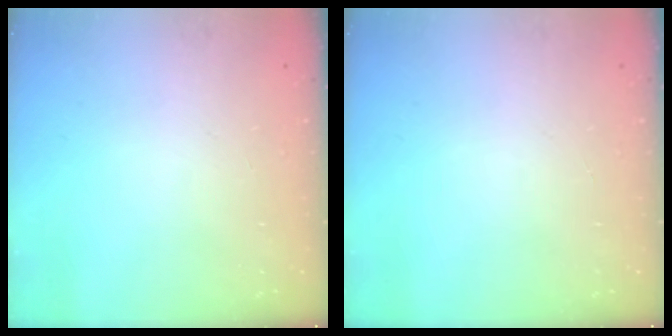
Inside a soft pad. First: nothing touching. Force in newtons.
{"total": 0.0}